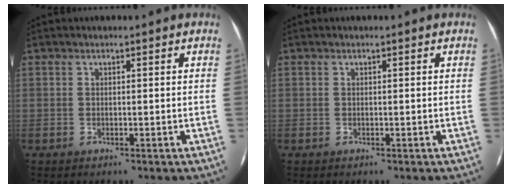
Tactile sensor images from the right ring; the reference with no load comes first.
{"total": 0.0}